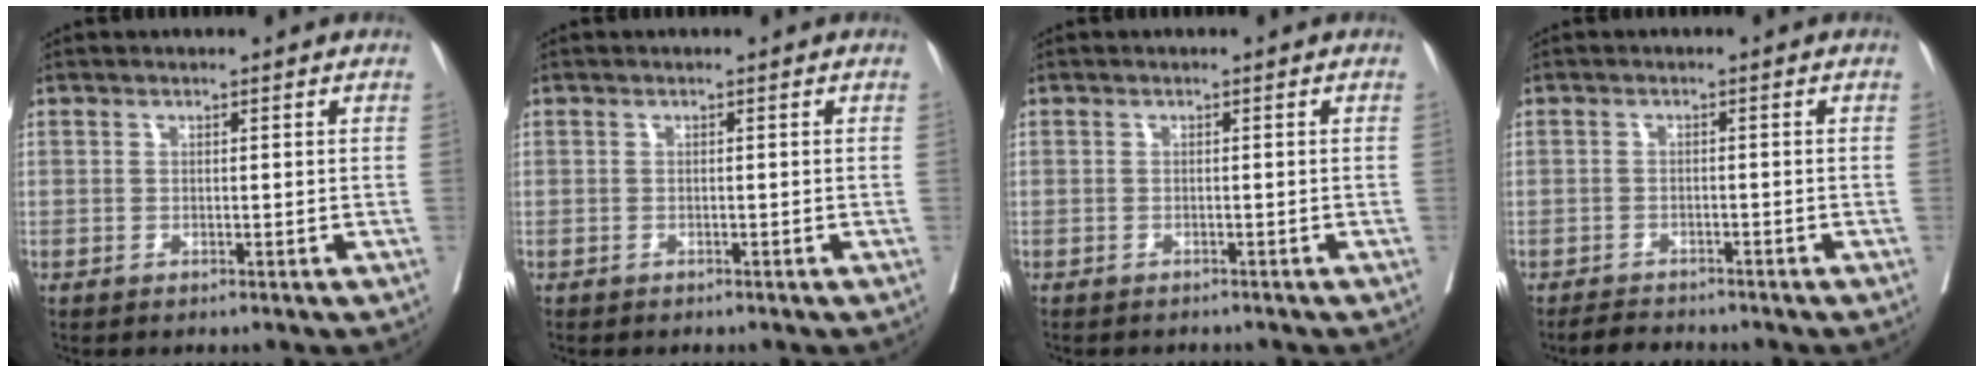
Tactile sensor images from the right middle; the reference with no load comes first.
{"total": 0.6, "force": [-0.5, 0.2, 0.2], "torque": [-0.013, -0.001, -0.009]}
{"total": 3.1, "force": [-2.9, 0.7, 0.9], "torque": [-0.016, -0.004, -0.035]}
{"total": 3.1, "force": [-2.9, 0.8, 0.6], "torque": [-0.018, -0.009, -0.048]}